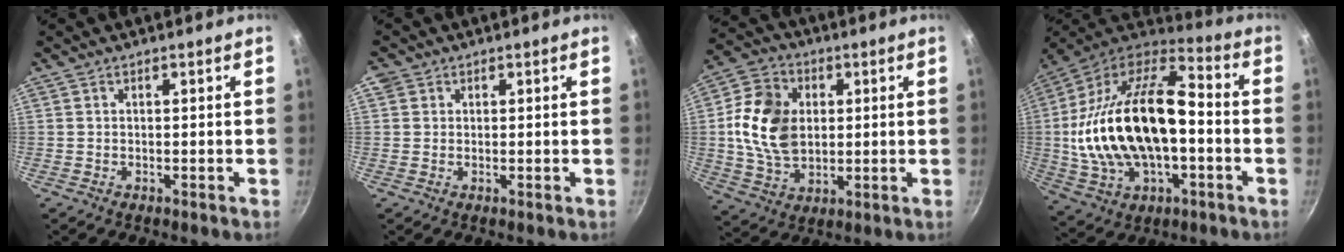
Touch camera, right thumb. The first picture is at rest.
{"total": 1.6, "force": [0.6, 1.5, 0.4], "torque": [0.002, 0.003, 0.006]}
{"total": 14.6, "force": [1.6, 10.6, 9.9], "torque": [-0.166, 0.000, 0.028]}
{"total": 27.8, "force": [-2.1, 15.2, 23.2], "torque": [-0.445, 0.039, -0.036]}